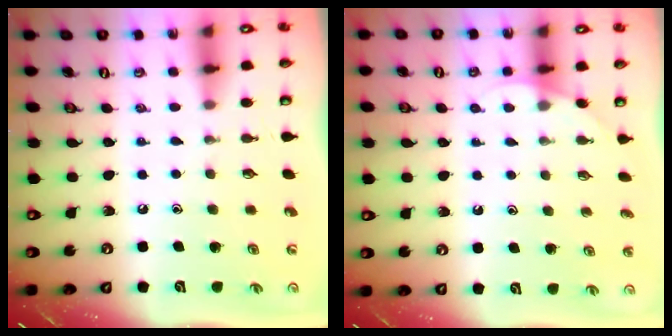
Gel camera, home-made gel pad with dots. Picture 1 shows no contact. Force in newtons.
{"total": 2.9, "press": 2.9, "slide": 0.2}